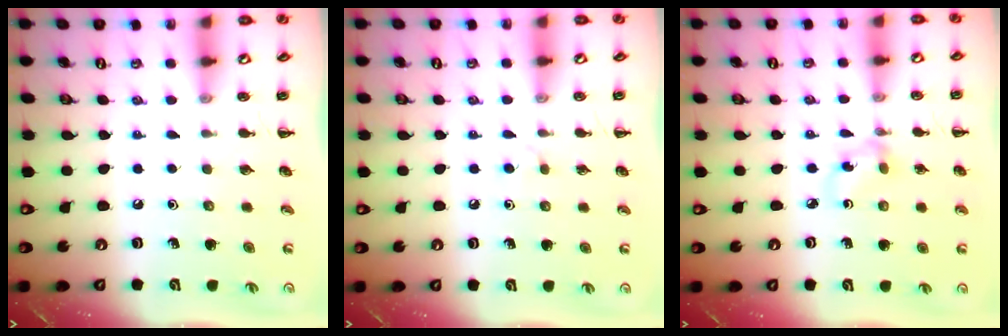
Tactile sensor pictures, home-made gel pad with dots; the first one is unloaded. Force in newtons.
{"total": 2.4, "press": 2.3, "slide": 0.9}
{"total": 2.9, "press": 2.7, "slide": 0.9}